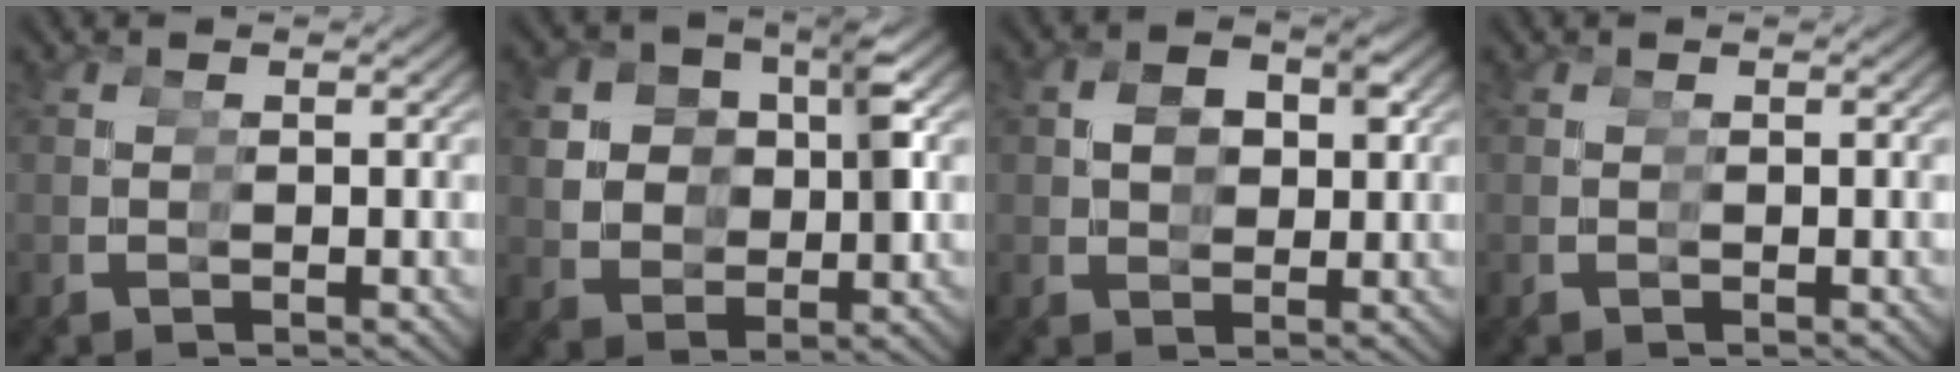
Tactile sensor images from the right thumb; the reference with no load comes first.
{"total": 3.9, "force": [1.3, 3.3, 1.5], "torque": [-0.040, -0.005, 0.033]}
{"total": 1.4, "force": [0.8, 0.9, 0.7], "torque": [-0.015, 0.008, 0.017]}
{"total": 0.0}